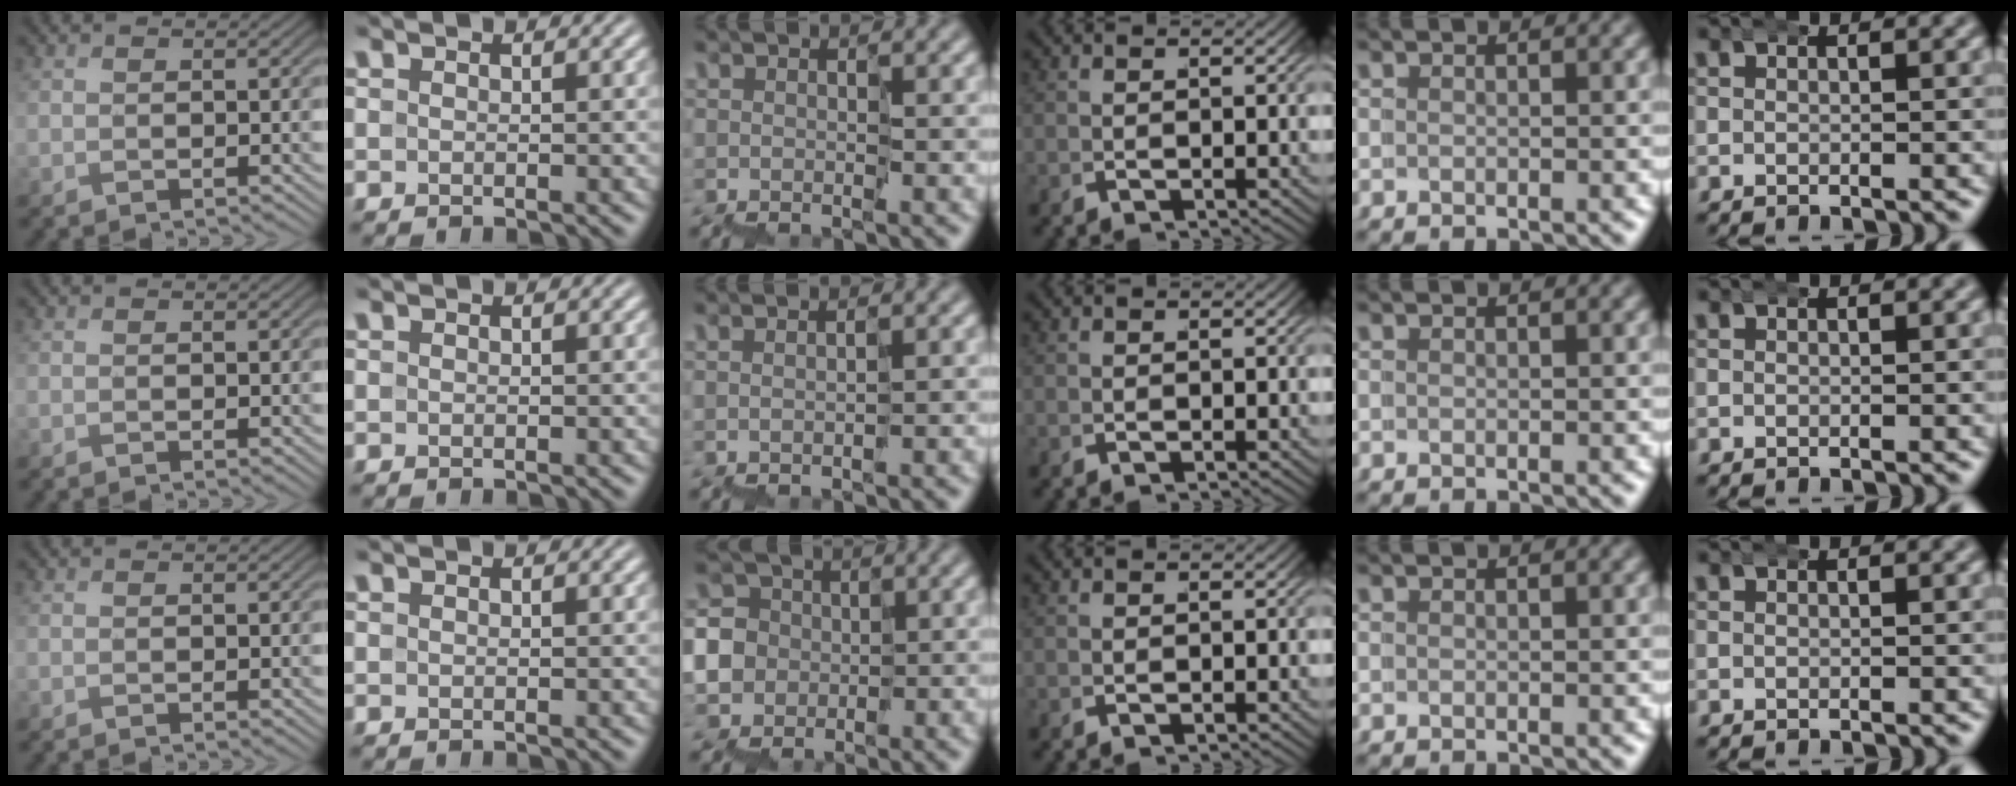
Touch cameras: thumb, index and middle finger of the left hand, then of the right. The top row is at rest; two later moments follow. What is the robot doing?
{"motion": "wrap", "object": "belt"}